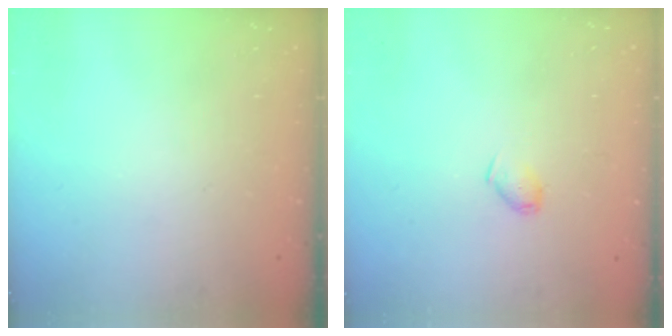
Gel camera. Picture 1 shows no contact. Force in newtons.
{"total": 4.7, "press": 4.6, "slide": 0.8}